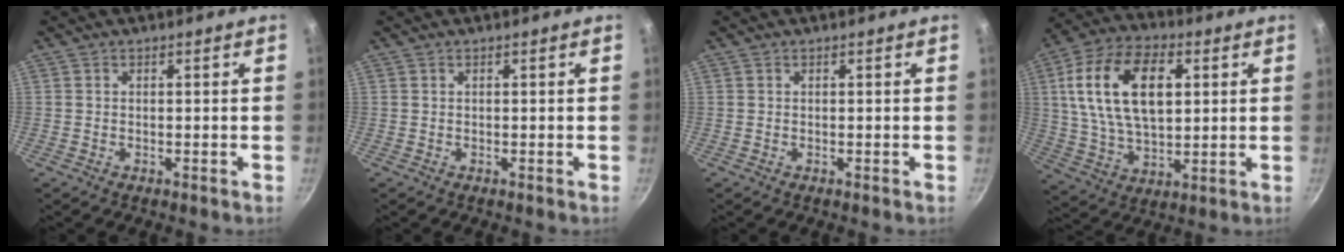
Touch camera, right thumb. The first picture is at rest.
{"total": 0.0}
{"total": 0.0}
{"total": 19.4, "force": [4.5, 11.3, 15.0], "torque": [-0.264, 0.001, 0.079]}